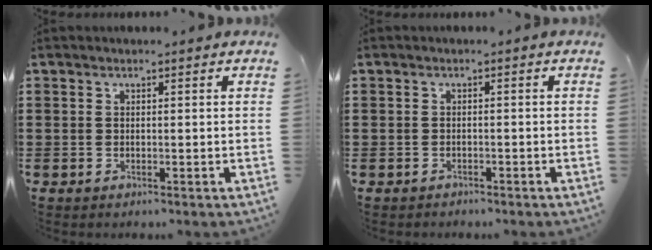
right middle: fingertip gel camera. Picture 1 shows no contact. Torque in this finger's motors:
{"motor_torque": [-1.14, 1.00, -0.41, -0.11]}